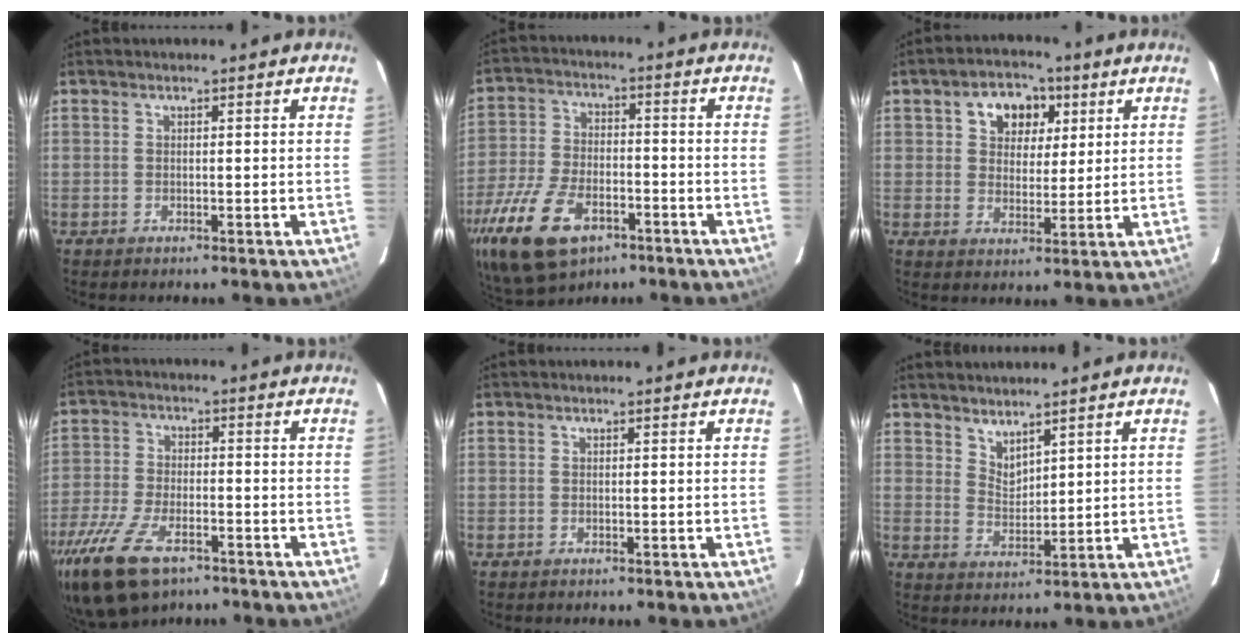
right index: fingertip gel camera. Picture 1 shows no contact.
{"total": 20.7, "force": [-11.4, 11.2, 13.1], "torque": [-0.310, -0.037, -0.198]}
{"total": 8.5, "force": [3.5, 6.4, 4.4], "torque": [-0.078, 0.020, 0.058]}
{"total": 14.6, "force": [-9.4, 6.8, 8.9], "torque": [-0.213, -0.032, -0.178]}
{"total": 0.0}
{"total": 4.1, "force": [3.6, 1.4, 1.4], "torque": [-0.021, -0.006, 0.068]}